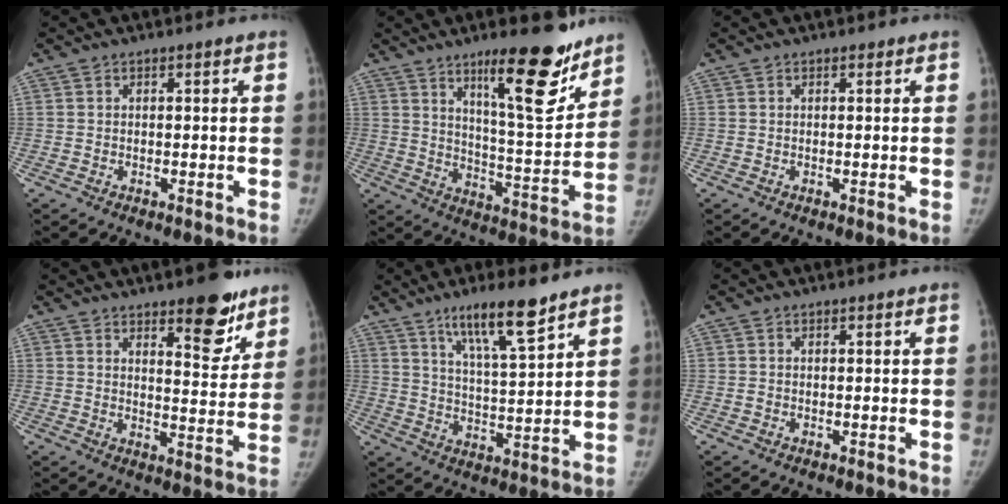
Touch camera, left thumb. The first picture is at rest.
{"total": 16.9, "force": [11.3, 3.9, 11.9], "torque": [-0.141, -0.085, 0.182]}
{"total": 0.0}
{"total": 10.6, "force": [7.2, 3.8, 6.7], "torque": [-0.055, -0.050, 0.104]}
{"total": 11.8, "force": [7.9, 1.8, 8.5], "torque": [-0.134, -0.047, 0.141]}
{"total": 0.0}